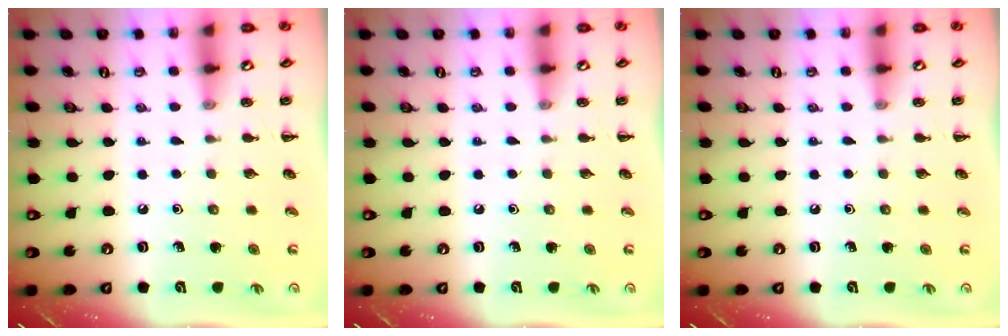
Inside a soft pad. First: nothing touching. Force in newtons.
{"total": 0.0}
{"total": 0.0}